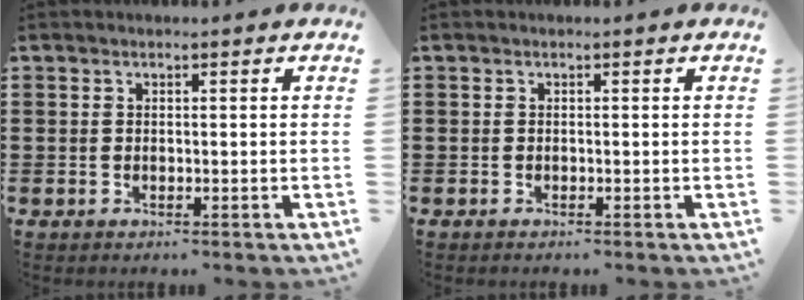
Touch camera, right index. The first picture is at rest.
{"total": 0.0}